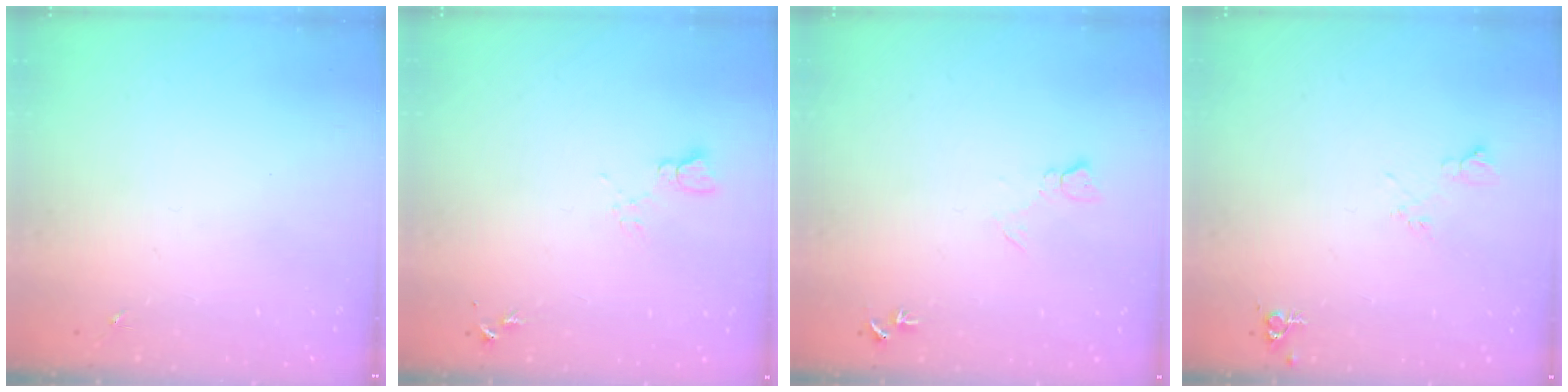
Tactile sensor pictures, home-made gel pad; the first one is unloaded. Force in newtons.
{"total": 5.9, "press": 5.8, "slide": 0.6}
{"total": 7.4, "press": 7.3, "slide": 0.9}
{"total": 6.5, "press": 6.4, "slide": 1.0}